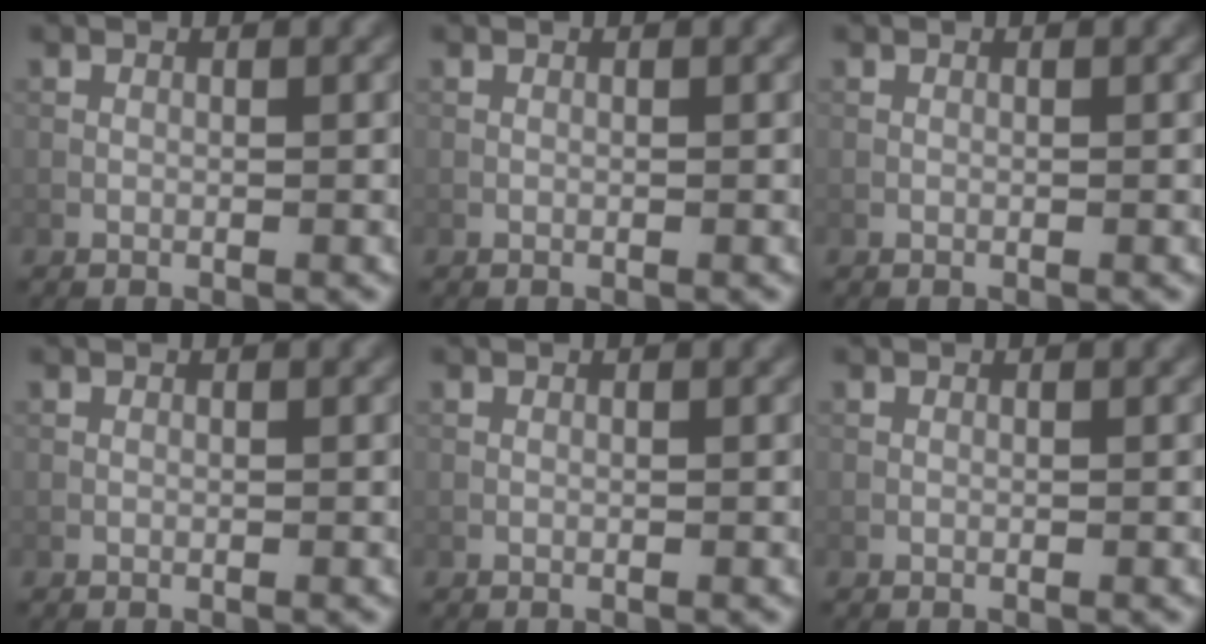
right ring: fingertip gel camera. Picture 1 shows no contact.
{"total": 0.0}
{"total": 0.0}
{"total": 0.0}
{"total": 0.0}
{"total": 0.0}